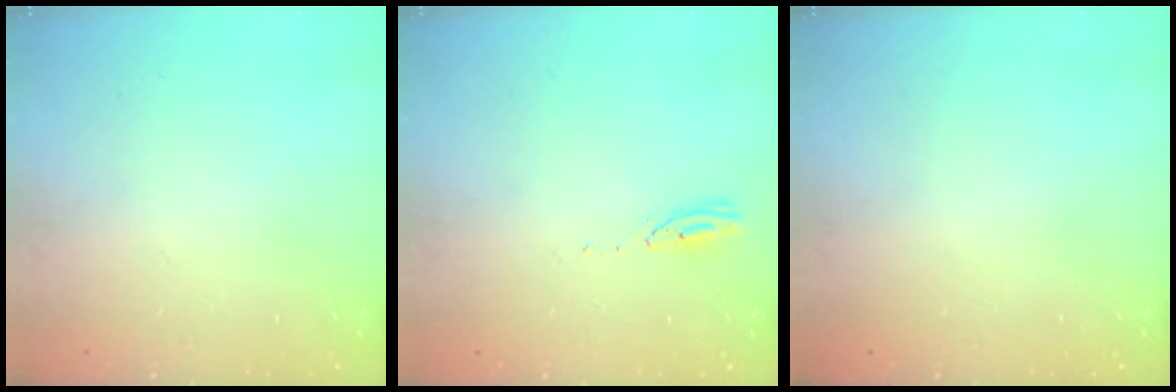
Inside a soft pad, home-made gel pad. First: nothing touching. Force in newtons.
{"total": 2.9, "press": 2.8, "slide": 0.4}
{"total": 0.0}